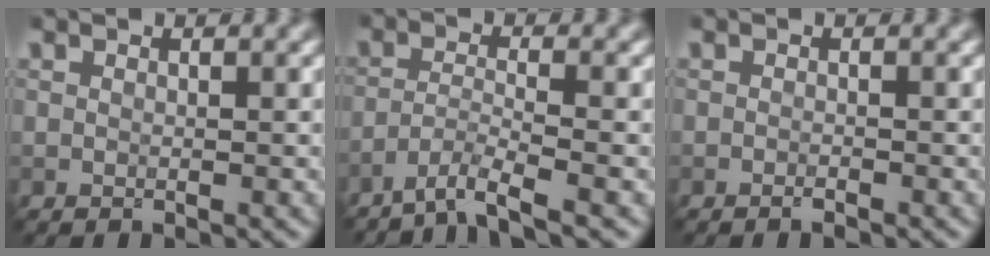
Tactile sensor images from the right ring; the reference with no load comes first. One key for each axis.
{"total": 3.3, "fx": -2.5, "fy": 0.2, "fz": 2.0, "tx": -0.036, "ty": 0.003, "tz": -0.061}
{"total": 0.6, "fx": -0.4, "fy": 0.0, "fz": 0.3, "tx": -0.007, "ty": -0.001, "tz": -0.008}